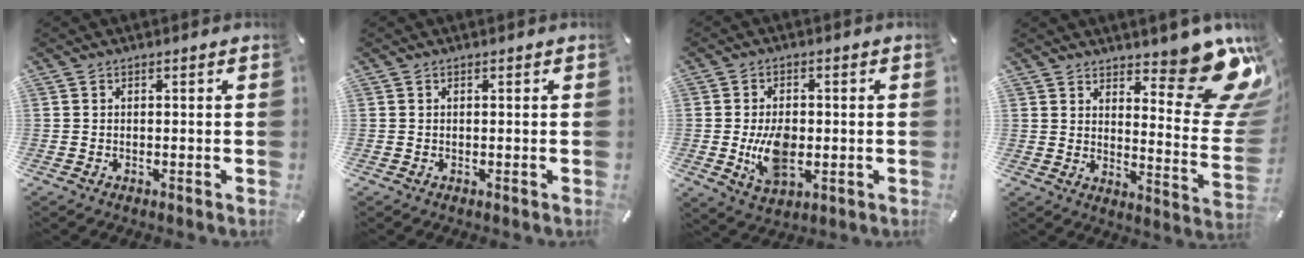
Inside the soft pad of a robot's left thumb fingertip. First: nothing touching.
{"total": 0.0}
{"total": 9.7, "force": [-1.0, 6.2, 7.4], "torque": [-0.148, -0.006, -0.019]}
{"total": 17.0, "force": [11.6, 7.1, 10.1], "torque": [-0.103, -0.109, 0.196]}